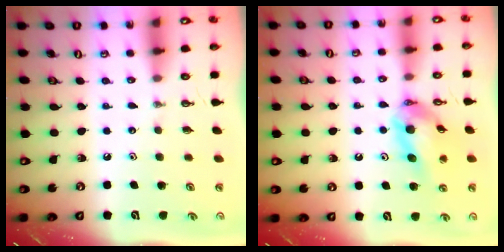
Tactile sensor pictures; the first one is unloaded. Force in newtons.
{"total": 10.9, "press": 10.9, "slide": 1.2}